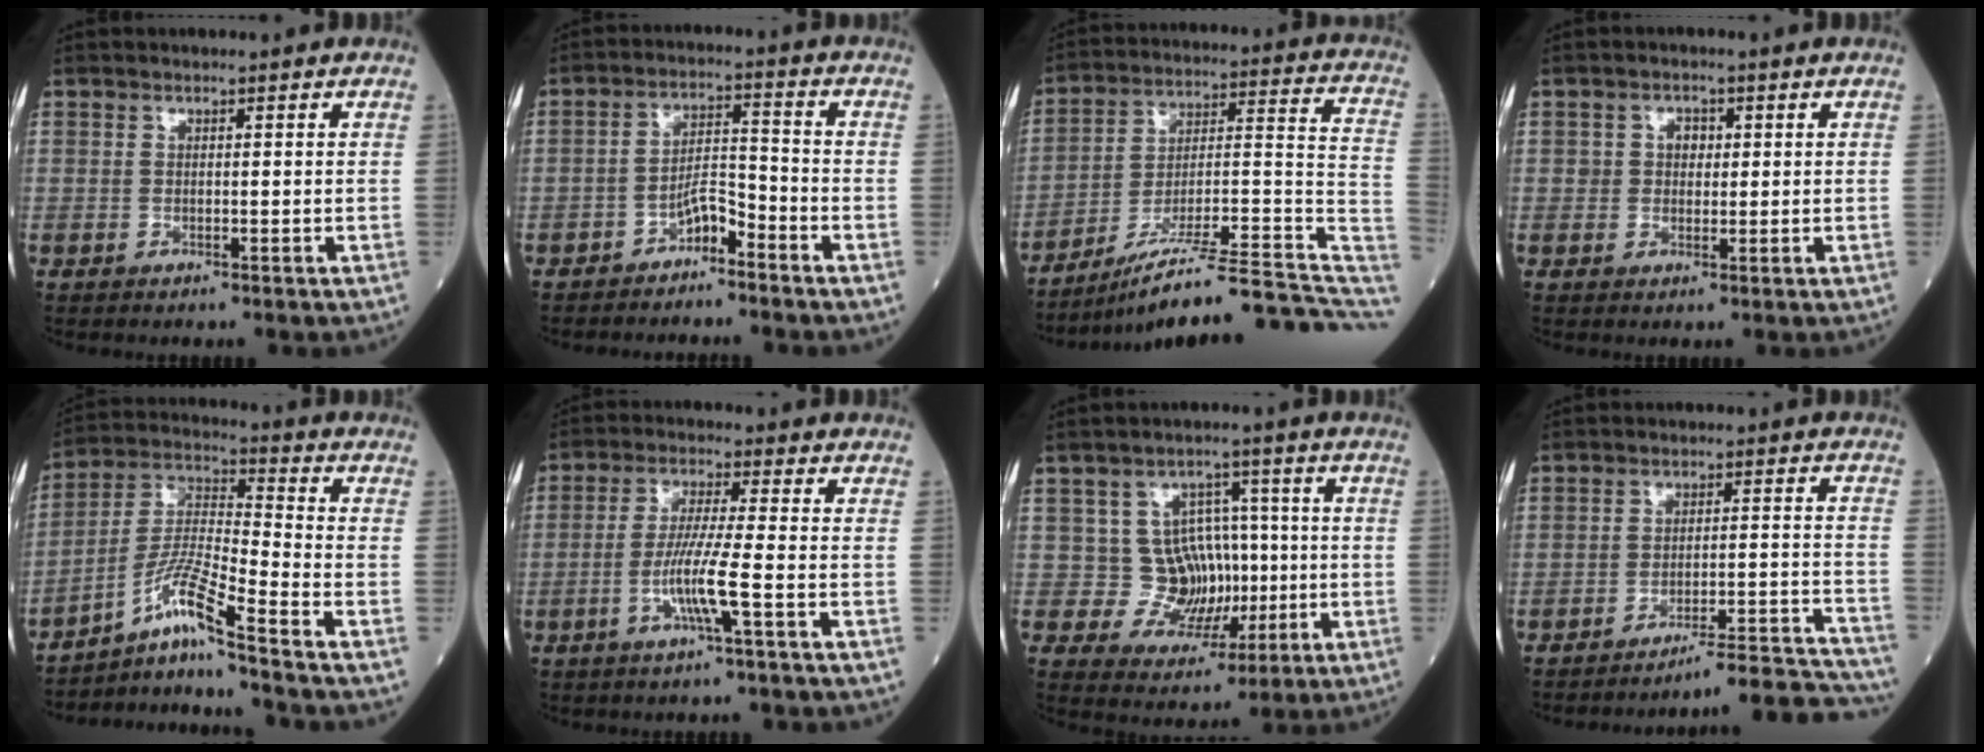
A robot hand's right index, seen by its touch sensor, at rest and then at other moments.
{"total": 4.5, "force": [-3.4, 1.3, 2.7], "torque": [-0.045, 0.012, -0.061]}
{"total": 22.0, "force": [-17.9, 1.3, 12.7], "torque": [-0.132, 0.028, -0.275]}
{"total": 2.3, "force": [0.5, 1.8, 1.4], "torque": [-0.023, 0.007, 0.008]}
{"total": 9.7, "force": [-7.3, -1.9, 6.1], "torque": [-0.135, -0.003, -0.135]}
{"total": 6.9, "force": [-2.5, -0.6, 6.4], "torque": [-0.127, -0.005, -0.051]}
{"total": 7.8, "force": [-0.1, 7.1, 3.2], "torque": [-0.032, 0.026, 0.011]}
{"total": 15.2, "force": [-15.0, -1.5, 2.3], "torque": [0.002, 0.016, -0.196]}